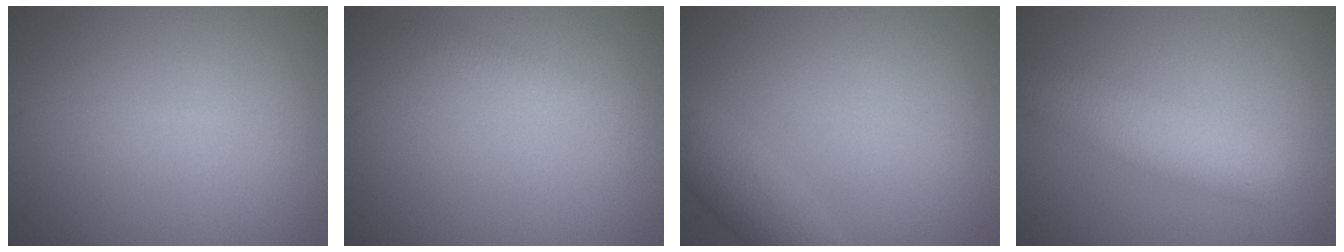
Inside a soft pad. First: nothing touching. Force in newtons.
{"total": 1.0, "press": 1.0, "slide": 0.0}
{"total": 3.0, "press": 3.0, "slide": 0.2}
{"total": 3.7, "press": 3.7, "slide": 0.1}